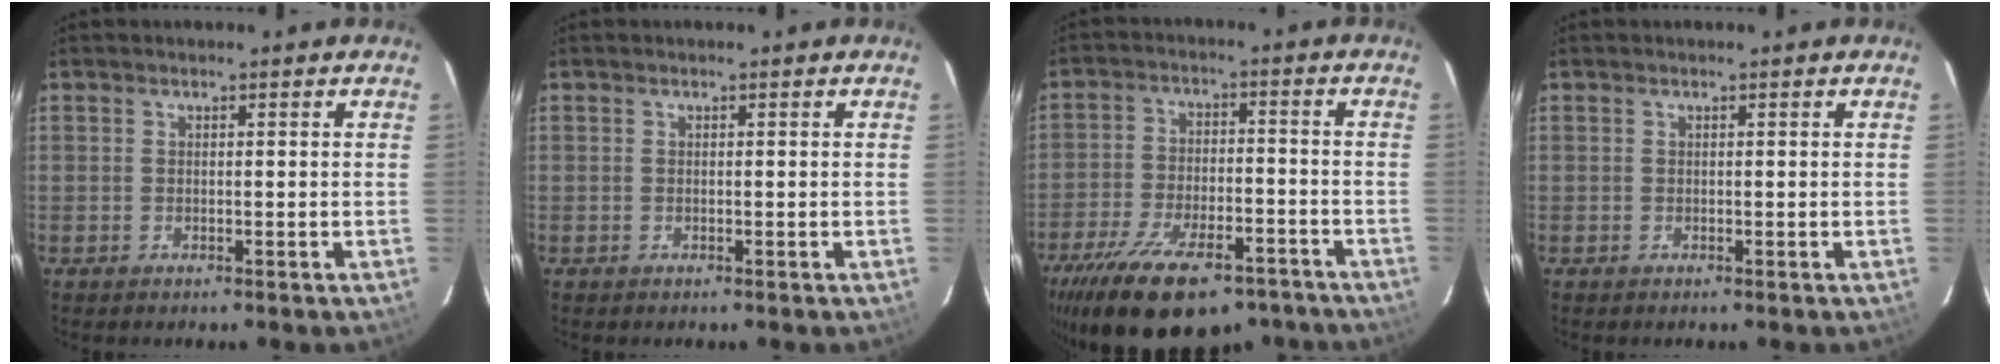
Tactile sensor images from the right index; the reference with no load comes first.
{"total": 0.0}
{"total": 22.4, "force": [-15.8, 9.3, 12.8], "torque": [-0.251, -0.029, -0.237]}
{"total": 0.0}